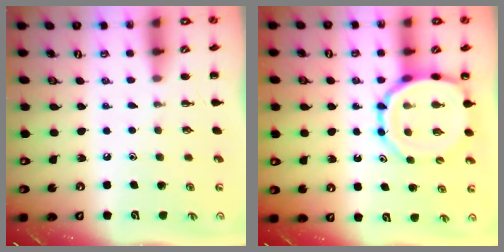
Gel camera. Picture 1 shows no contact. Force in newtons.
{"total": 11.7, "press": 11.4, "slide": 2.8}